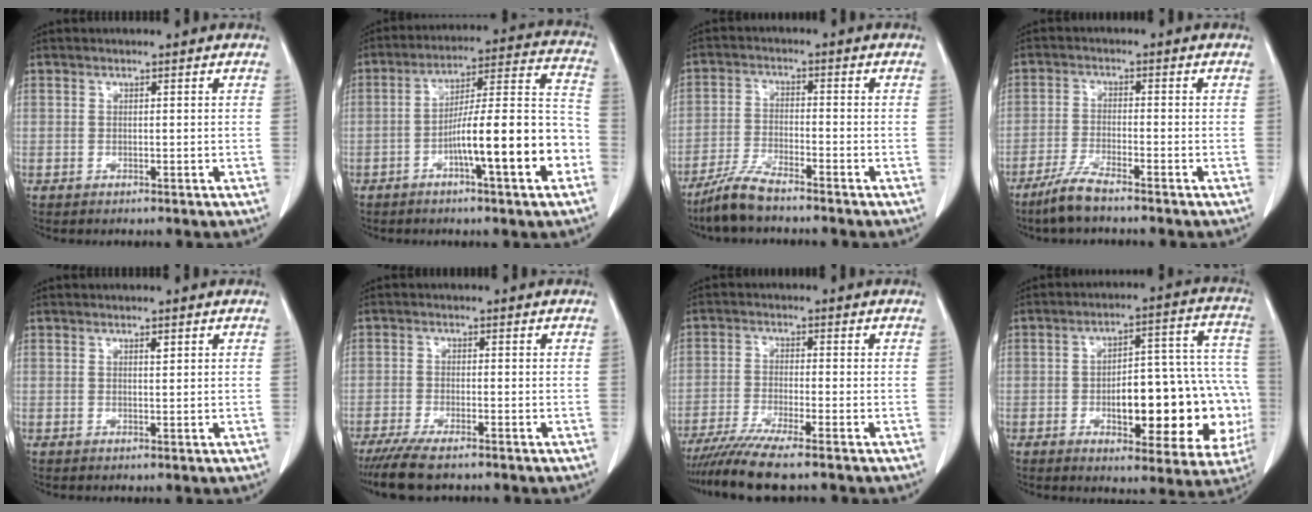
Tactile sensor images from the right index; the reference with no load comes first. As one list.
[{"total": 15.4, "force": [-5.5, 1.3, 14.4], "torque": [-0.216, 0.020, -0.083]}, {"total": 6.2, "force": [-5.3, 0.6, 3.1], "torque": [-0.072, -0.017, -0.106]}, {"total": 5.0, "force": [-4.1, 0.1, 2.9], "torque": [-0.066, -0.014, -0.084]}, {"total": 0.7, "force": [0.4, 0.2, 0.6], "torque": [-0.013, -0.002, 0.006]}, {"total": 6.4, "force": [-5.2, 1.0, 3.6], "torque": [-0.061, -0.013, -0.083]}, {"total": 7.5, "force": [-6.3, -0.9, 4.1], "torque": [-0.063, -0.022, -0.106]}, {"total": 20.2, "force": [-4.5, 7.4, 18.3], "torque": [-0.165, 0.051, -0.036]}]